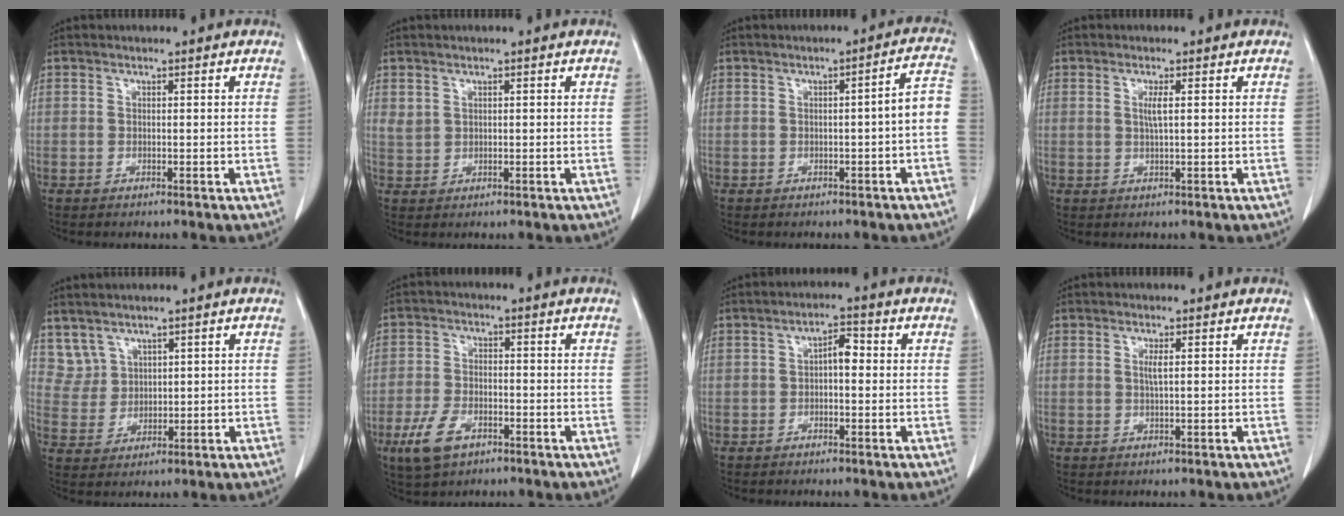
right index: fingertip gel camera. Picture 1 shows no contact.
{"total": 1.7, "force": [1.0, 1.2, 0.5], "torque": [-0.006, 0.004, 0.025]}
{"total": 4.5, "force": [-1.0, 0.1, 4.4], "torque": [-0.051, 0.018, -0.014]}
{"total": 1.9, "force": [0.4, -0.1, 1.9], "torque": [-0.041, -0.001, 0.007]}
{"total": 4.1, "force": [3.2, 2.6, 0.0], "torque": [-0.001, 0.010, 0.077]}
{"total": 6.7, "force": [-3.6, 3.6, 4.4], "torque": [-0.099, -0.004, -0.062]}
{"total": 3.2, "force": [0.0, 1.3, 2.9], "torque": [-0.044, 0.014, -0.002]}
{"total": 1.4, "force": [0.3, 0.0, 1.4], "torque": [-0.032, 0.000, 0.006]}